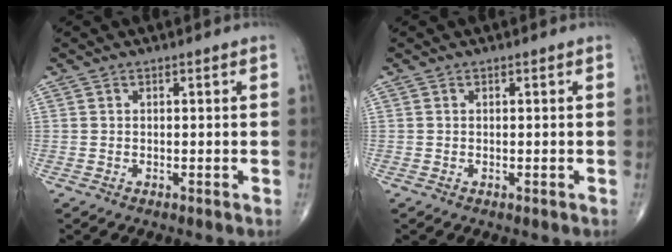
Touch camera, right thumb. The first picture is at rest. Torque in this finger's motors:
{"motor_torque": [0.18, -0.04, -0.03, 0.19, 0.03]}